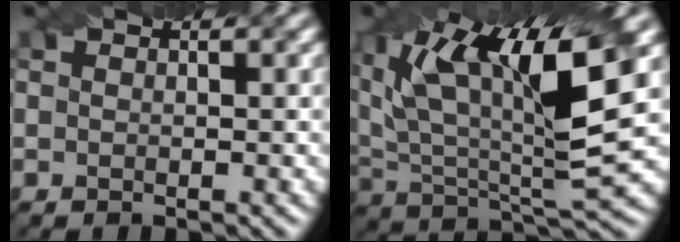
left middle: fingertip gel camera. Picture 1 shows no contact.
{"total": 14.3, "force": [6.3, 4.6, 12.0], "torque": [-0.221, 0.007, 0.115]}